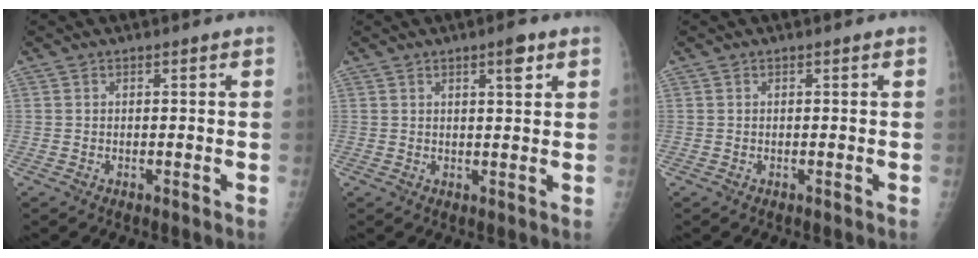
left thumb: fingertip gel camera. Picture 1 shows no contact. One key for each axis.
{"total": 3.7, "fx": 2.1, "fy": 0.9, "fz": 2.9, "tx": -0.037, "ty": -0.010, "tz": 0.030}
{"total": 0.0}